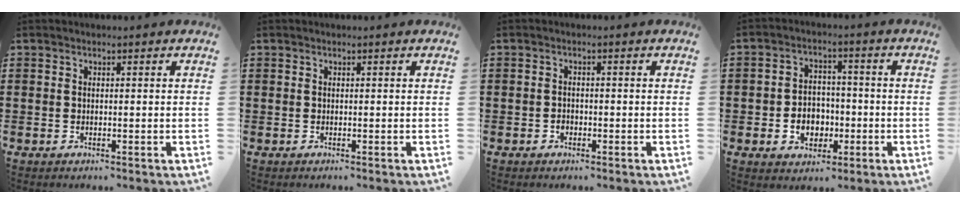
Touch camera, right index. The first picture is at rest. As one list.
[{"total": 0.0}, {"total": 0.9, "force": [-0.5, 0.6, 0.3], "torque": [-0.008, -0.001, -0.011]}, {"total": 5.1, "force": [-1.4, 4.2, 2.5], "torque": [-0.039, 0.001, -0.027]}]